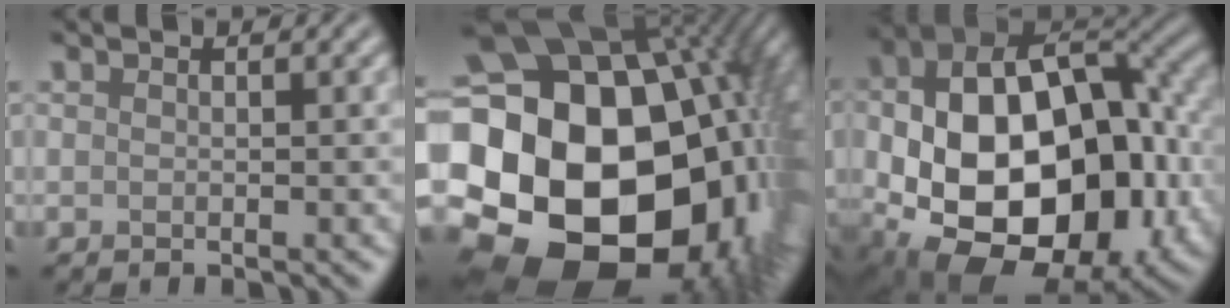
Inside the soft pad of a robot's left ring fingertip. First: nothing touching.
{"total": 25.8, "force": [-4.3, 20.6, 14.9], "torque": [-0.268, -0.036, -0.106]}
{"total": 18.5, "force": [-2.5, 12.4, 13.5], "torque": [-0.234, -0.018, -0.024]}